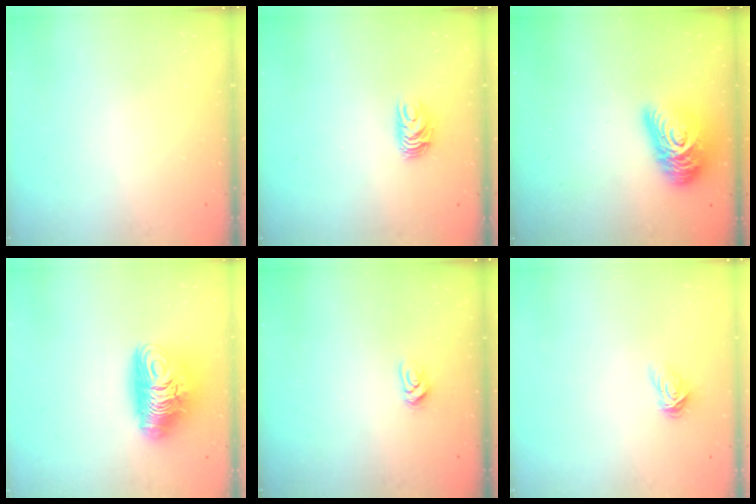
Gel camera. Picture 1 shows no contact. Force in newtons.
{"total": 6.7, "press": 6.6, "slide": 0.6}
{"total": 15.9, "press": 15.8, "slide": 0.8}
{"total": 13.9, "press": 13.9, "slide": 1.2}
{"total": 3.2, "press": 3.2, "slide": 0.5}
{"total": 4.8, "press": 4.8, "slide": 0.3}